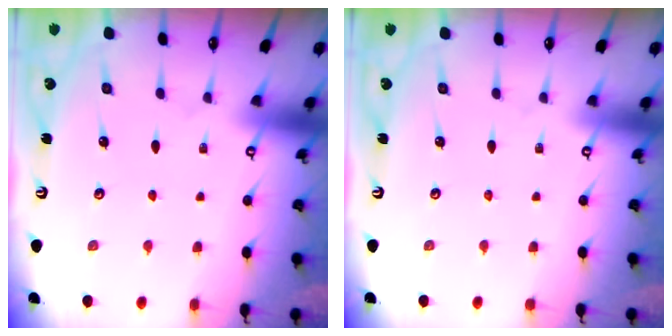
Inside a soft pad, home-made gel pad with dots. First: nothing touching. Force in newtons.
{"total": 0.0}